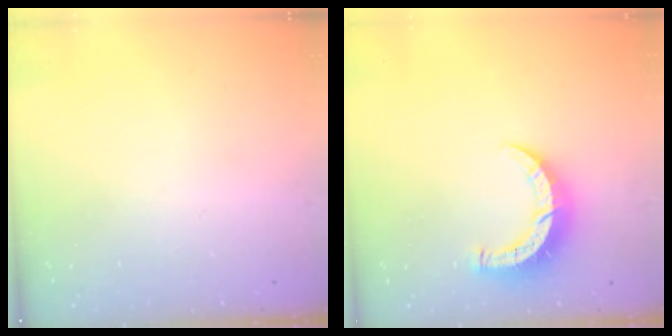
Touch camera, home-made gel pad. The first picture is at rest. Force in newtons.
{"total": 7.8, "press": 7.8, "slide": 0.6}